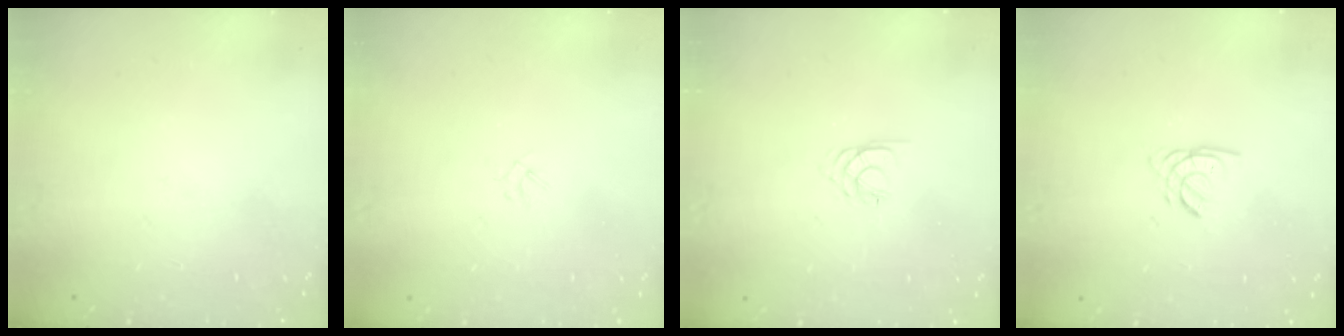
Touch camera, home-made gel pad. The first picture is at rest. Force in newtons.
{"total": 1.0, "press": 0.9, "slide": 0.4}
{"total": 2.1, "press": 2.1, "slide": 0.3}
{"total": 1.8, "press": 1.8, "slide": 0.3}